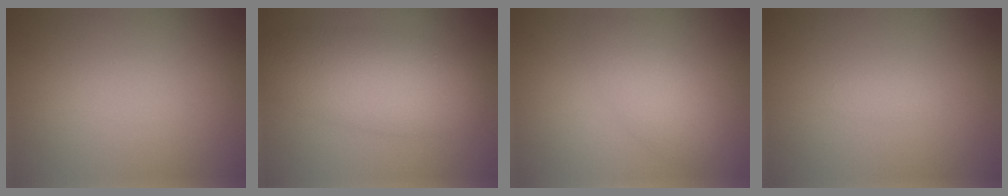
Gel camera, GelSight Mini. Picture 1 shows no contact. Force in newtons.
{"total": 6.8, "press": 6.8, "slide": 0.3}
{"total": 2.9, "press": 2.9, "slide": 0.1}
{"total": 0.7, "press": 0.7, "slide": 0.0}